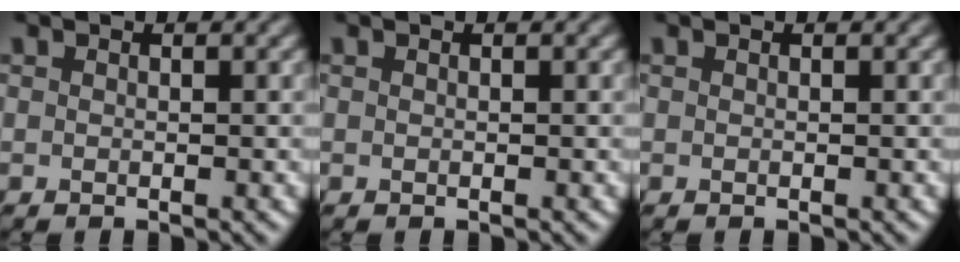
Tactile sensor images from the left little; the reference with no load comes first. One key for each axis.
{"total": 0.6, "fx": -0.1, "fy": -0.3, "fz": -0.5, "tx": 0.003, "ty": -0.001, "tz": 0.006}
{"total": 0.0}